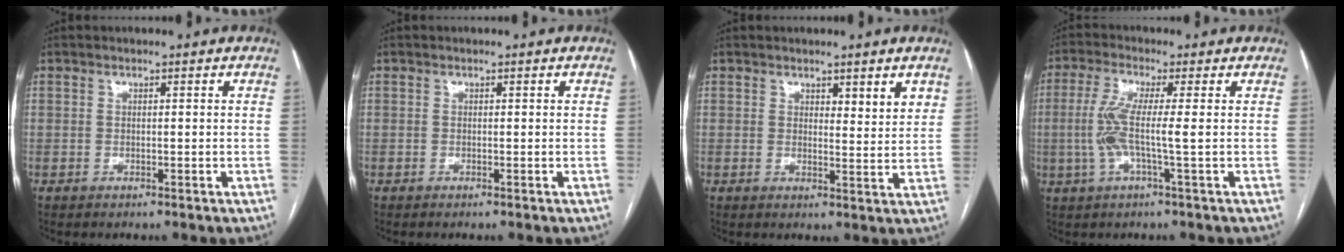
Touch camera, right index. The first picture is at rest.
{"total": 0.0}
{"total": 3.9, "force": [2.5, 0.8, 2.8], "torque": [-0.036, -0.010, 0.036]}
{"total": 6.2, "force": [-0.3, 0.0, 6.2], "torque": [-0.143, 0.005, -0.009]}